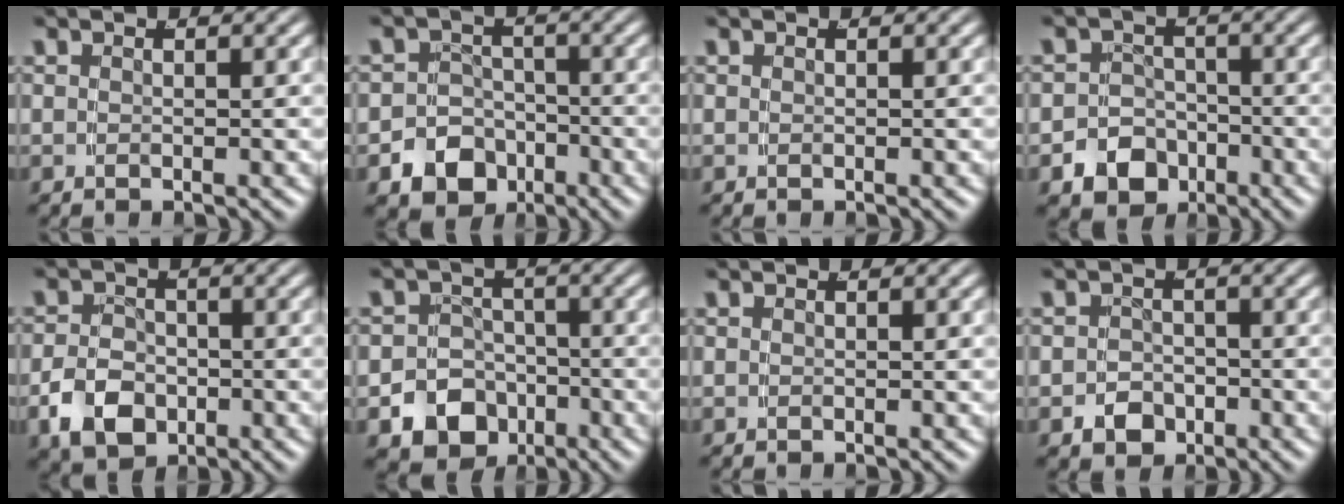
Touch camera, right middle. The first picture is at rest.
{"total": 10.9, "force": [-4.9, 9.4, 2.3], "torque": [-0.044, -0.028, -0.090]}
{"total": 0.0}
{"total": 9.1, "force": [-4.0, 8.0, 1.9], "torque": [-0.034, -0.020, -0.075]}
{"total": 5.3, "force": [-1.8, 4.1, 2.8], "torque": [-0.051, -0.012, -0.028]}
{"total": 15.0, "force": [-6.4, 13.2, 3.1], "torque": [-0.075, -0.053, -0.114]}
{"total": 0.0}
{"total": 3.3, "force": [-1.5, 2.8, 0.9], "torque": [-0.007, -0.007, -0.024]}